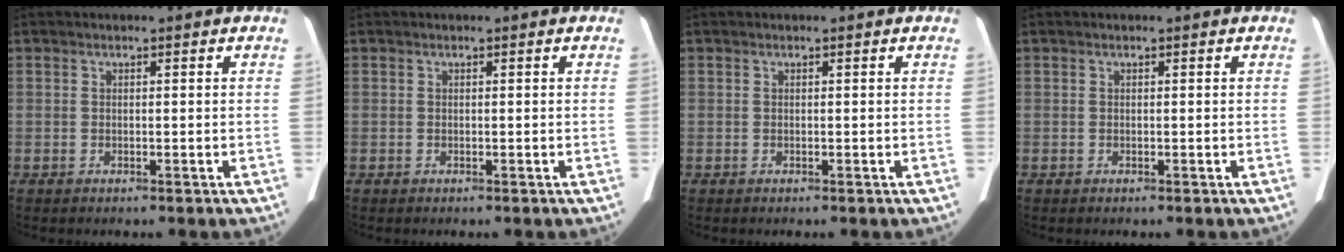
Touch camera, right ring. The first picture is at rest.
{"total": 0.0}
{"total": 0.0}
{"total": 0.0}